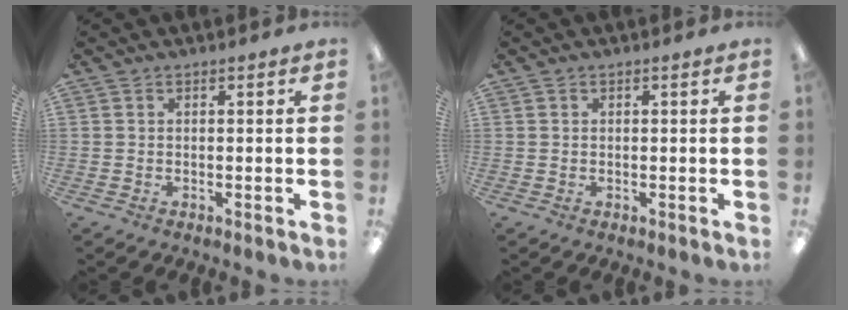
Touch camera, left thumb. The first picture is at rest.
{"total": 0.0}